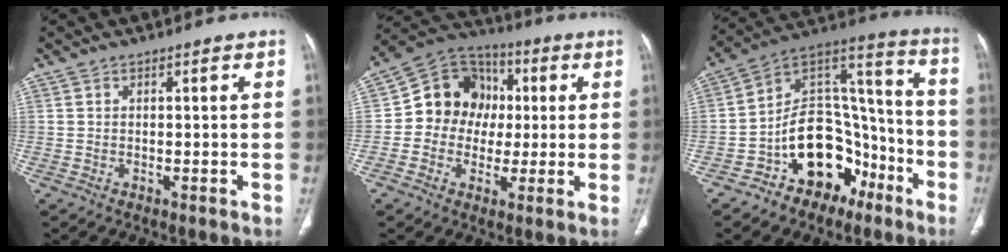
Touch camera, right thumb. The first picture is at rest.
{"total": 13.7, "force": [0.5, 12.1, 6.4], "torque": [-0.061, 0.026, -0.004]}
{"total": 18.6, "force": [-9.1, 12.6, 10.3], "torque": [-0.103, 0.107, -0.146]}